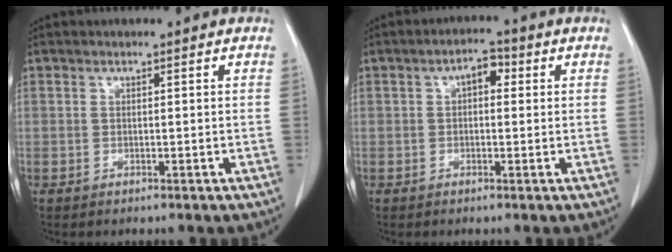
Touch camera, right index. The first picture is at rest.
{"total": 3.3, "force": [0.7, 1.7, 2.7], "torque": [-0.040, 0.016, 0.006]}